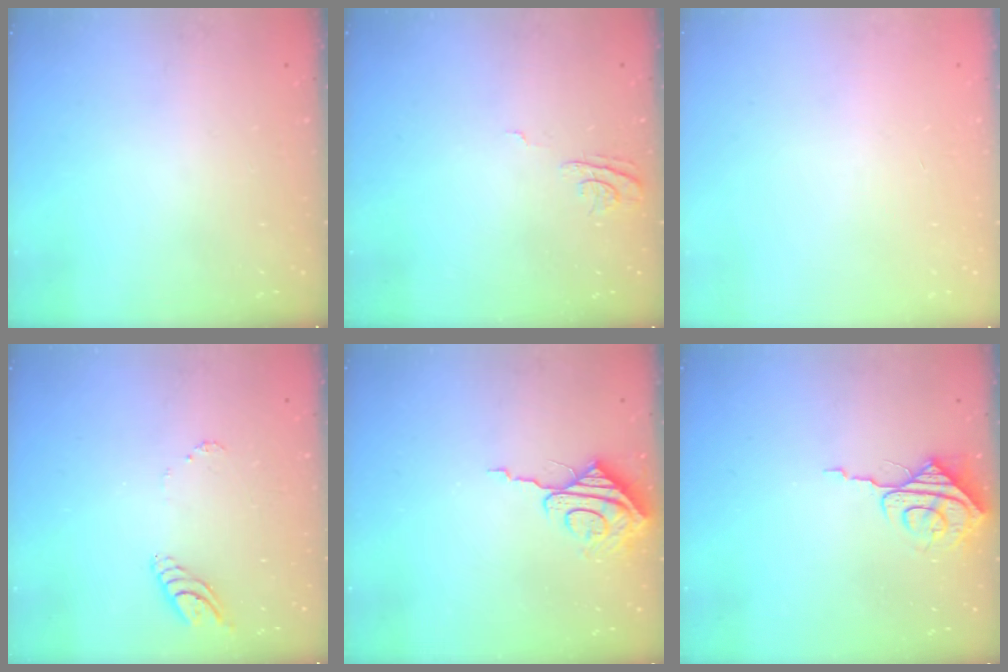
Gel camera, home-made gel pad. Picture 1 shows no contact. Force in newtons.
{"total": 6.0, "press": 6.0, "slide": 0.7}
{"total": 0.0}
{"total": 6.2, "press": 6.1, "slide": 0.5}
{"total": 8.1, "press": 8.1, "slide": 0.5}
{"total": 7.8, "press": 7.8, "slide": 0.7}